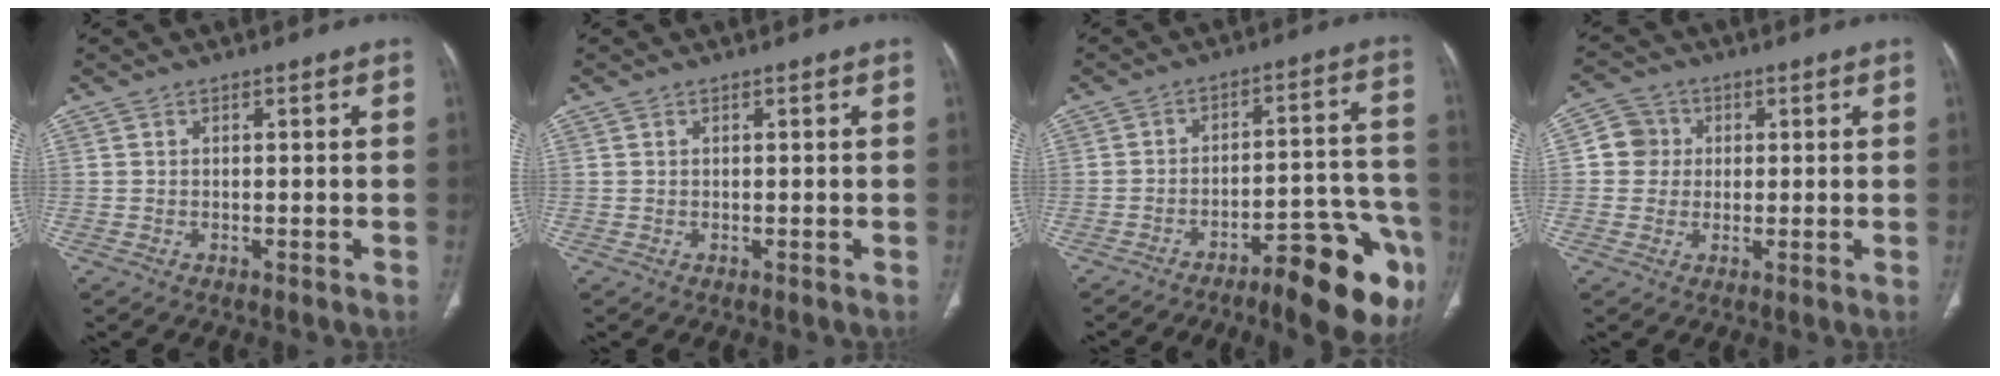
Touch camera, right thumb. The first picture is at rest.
{"total": 0.0}
{"total": 16.7, "force": [-10.1, 4.7, 12.5], "torque": [-0.108, 0.078, -0.140]}
{"total": 5.3, "force": [0.8, 5.1, 1.2], "torque": [0.005, 0.007, 0.008]}